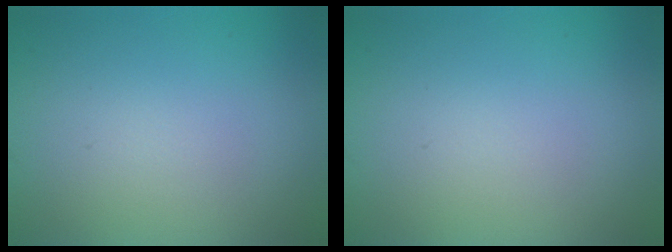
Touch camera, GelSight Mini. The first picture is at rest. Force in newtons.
{"total": 0.0}